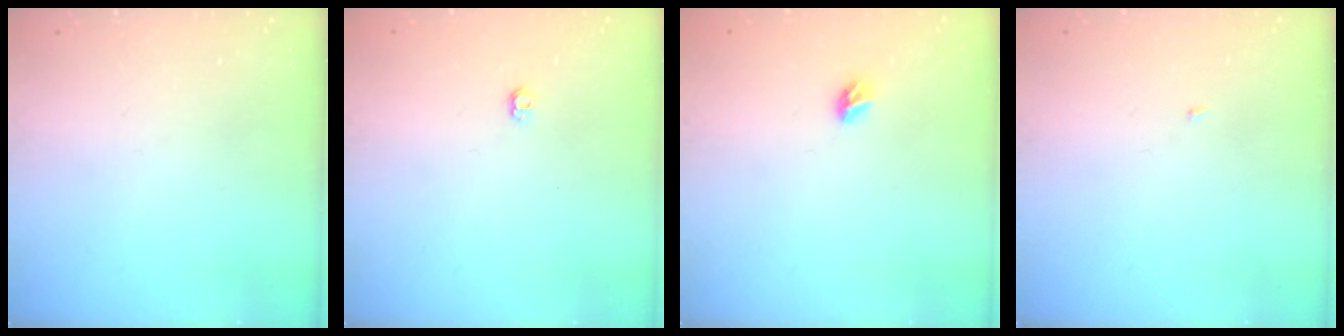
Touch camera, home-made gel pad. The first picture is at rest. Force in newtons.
{"total": 3.9, "press": 3.8, "slide": 0.5}
{"total": 4.5, "press": 4.4, "slide": 0.9}
{"total": 1.8, "press": 1.8, "slide": 0.2}